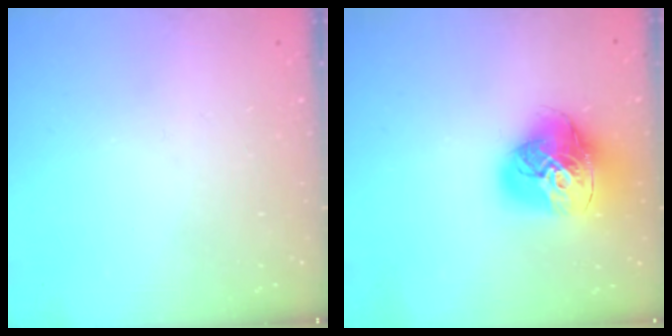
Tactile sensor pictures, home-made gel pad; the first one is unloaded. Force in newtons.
{"total": 19.2, "press": 19.1, "slide": 2.2}